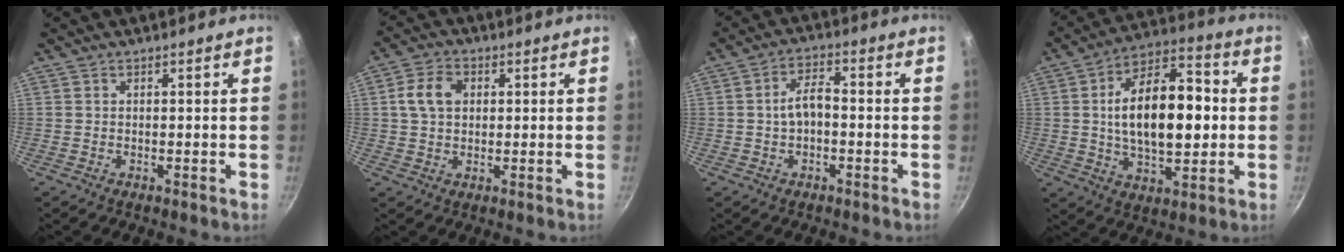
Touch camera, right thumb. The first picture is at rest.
{"total": 6.8, "force": [1.4, 4.9, 4.5], "torque": [-0.078, 0.010, 0.022]}
{"total": 3.6, "force": [-1.0, 1.9, 2.9], "torque": [-0.047, 0.022, -0.023]}
{"total": 19.7, "force": [1.1, 10.2, 16.8], "torque": [-0.252, 0.019, 0.016]}